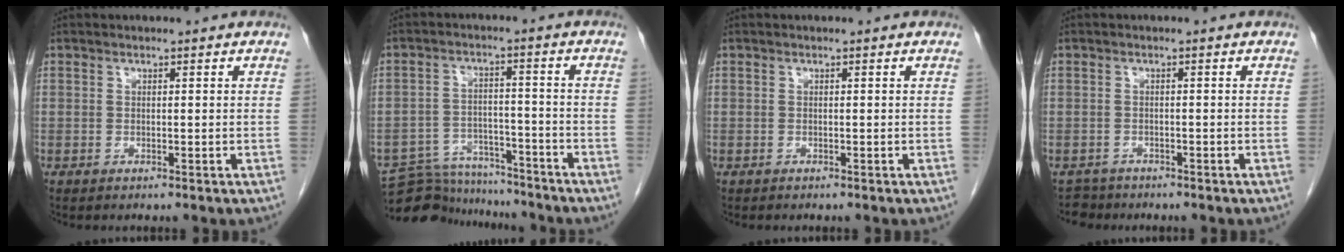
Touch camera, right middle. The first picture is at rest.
{"total": 11.7, "force": [-11.3, 3.1, 1.1], "torque": [-0.017, 0.018, -0.176]}
{"total": 0.0}
{"total": 2.2, "force": [-1.9, 0.9, -0.7], "torque": [0.006, -0.001, -0.034]}